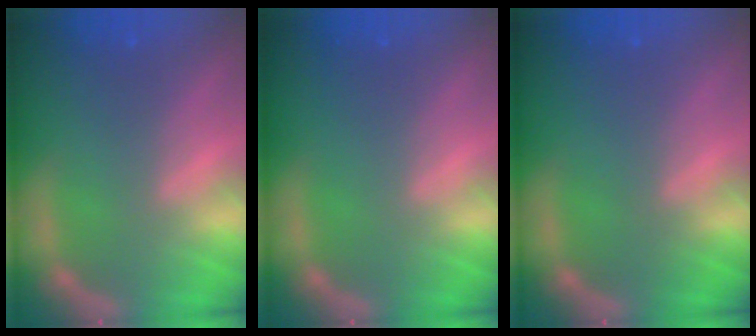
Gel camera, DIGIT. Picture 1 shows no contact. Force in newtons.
{"total": 0.0}
{"total": 0.0}